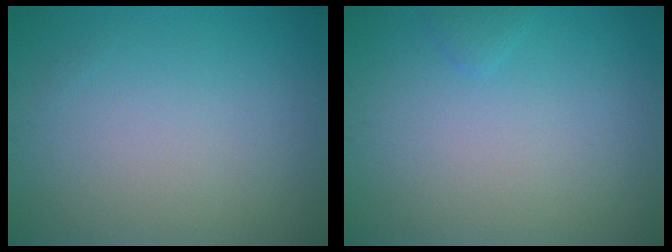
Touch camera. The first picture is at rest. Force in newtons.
{"total": 0.6, "press": 0.6, "slide": 0.0}